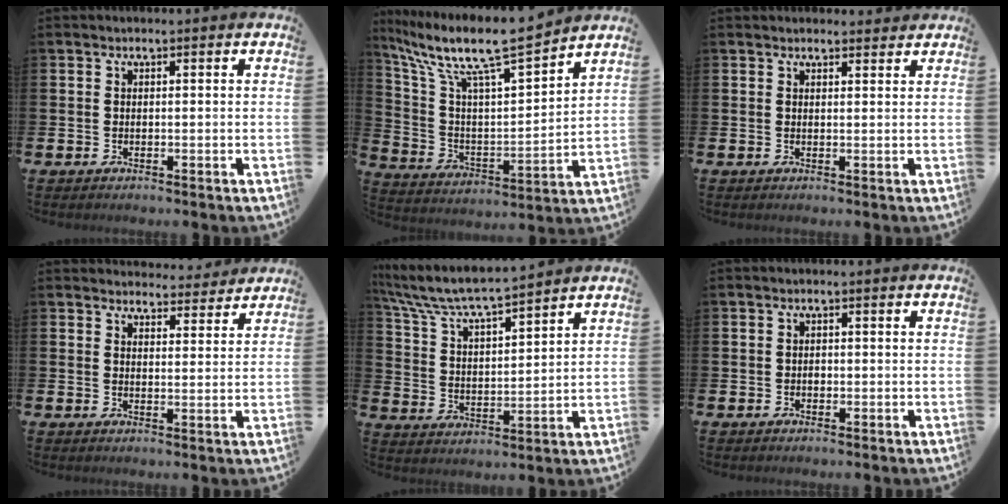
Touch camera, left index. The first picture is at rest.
{"total": 11.0, "force": [9.3, 1.5, 5.6], "torque": [-0.145, -0.064, 0.154]}
{"total": 1.5, "force": [1.5, 0.3, 0.0], "torque": [0.006, -0.004, 0.025]}
{"total": 3.9, "force": [3.9, 0.7, -0.1], "torque": [0.002, -0.026, 0.068]}
{"total": 7.0, "force": [6.6, 0.4, 2.2], "torque": [-0.077, -0.049, 0.110]}
{"total": 0.6, "force": [-0.2, 0.5, 0.3], "torque": [-0.005, 0.003, -0.005]}